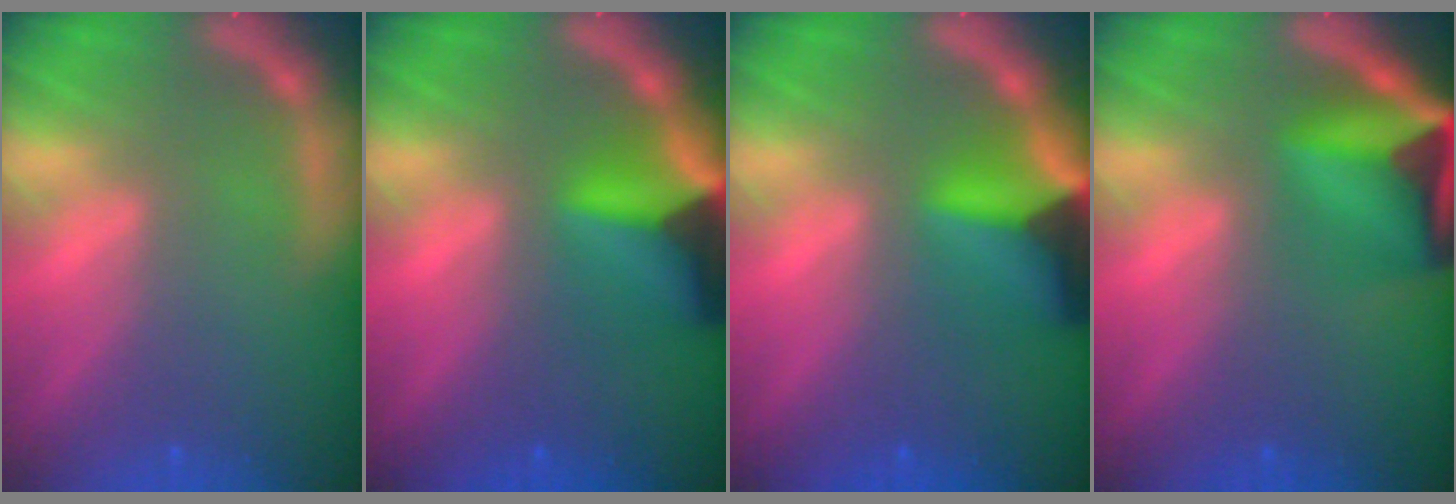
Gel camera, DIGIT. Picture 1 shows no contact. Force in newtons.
{"total": 7.9}
{"total": 7.9}
{"total": 9.5}